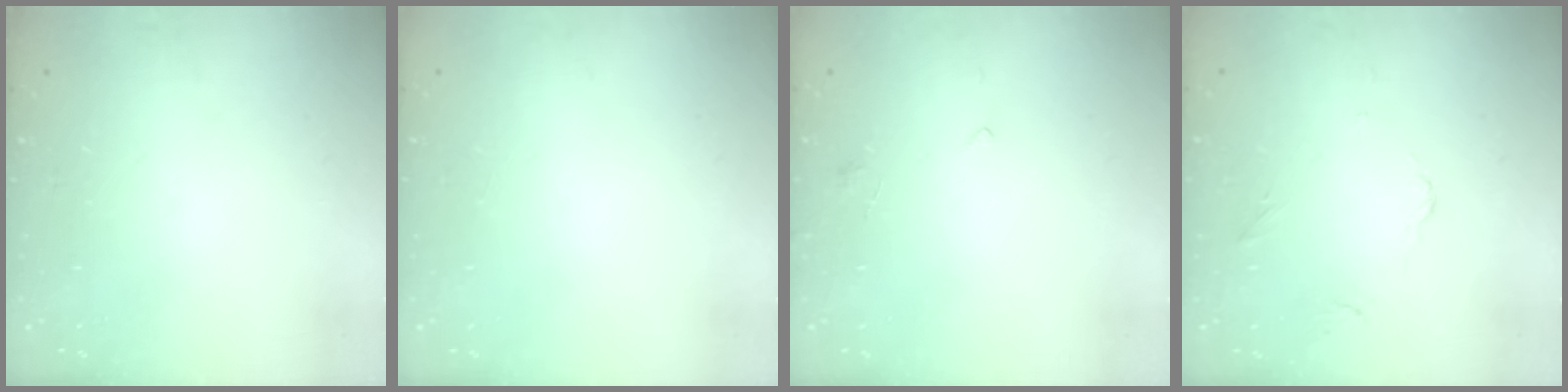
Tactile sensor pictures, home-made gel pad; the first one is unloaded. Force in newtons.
{"total": 1.9, "press": 1.9, "slide": 0.1}
{"total": 0.9, "press": 0.8, "slide": 0.4}
{"total": 2.6, "press": 2.5, "slide": 0.6}